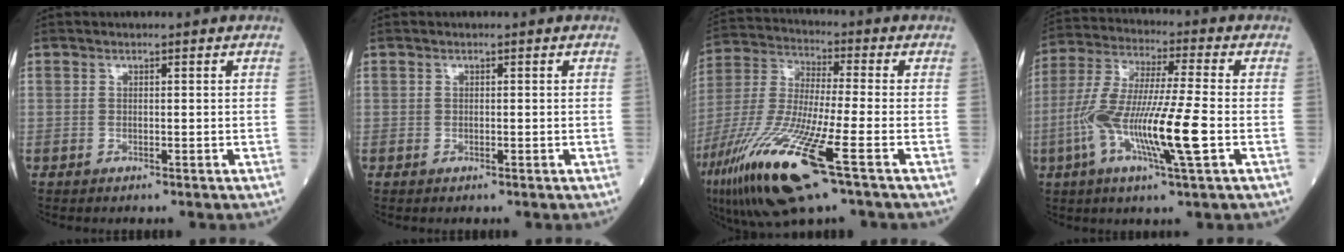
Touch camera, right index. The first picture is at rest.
{"total": 0.0}
{"total": 19.9, "force": [-9.8, 2.2, 17.2], "torque": [-0.389, -0.052, -0.185]}
{"total": 14.4, "force": [-3.8, 0.5, 13.9], "torque": [-0.283, -0.010, -0.078]}